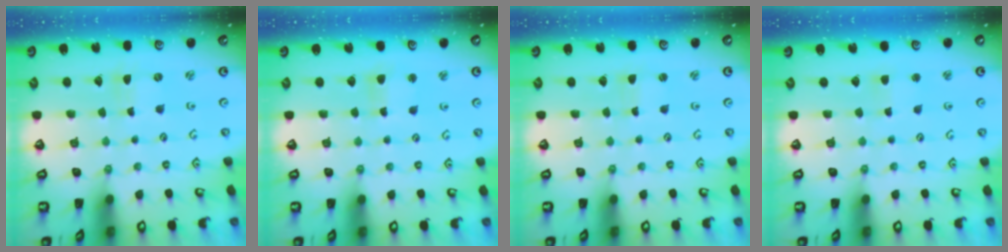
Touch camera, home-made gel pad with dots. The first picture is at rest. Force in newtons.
{"total": 3.1, "press": 3.1, "slide": 0.3}
{"total": 0.5, "press": 0.5, "slide": 0.1}
{"total": 3.0, "press": 3.0, "slide": 0.3}